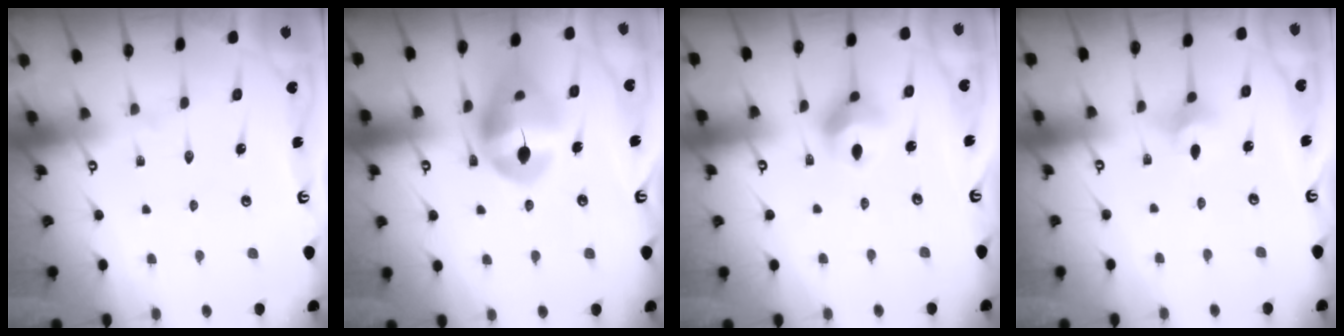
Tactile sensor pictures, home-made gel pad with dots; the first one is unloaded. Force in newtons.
{"total": 15.3, "press": 15.2, "slide": 2.0}
{"total": 8.5, "press": 8.4, "slide": 1.0}
{"total": 3.2, "press": 3.2, "slide": 0.8}